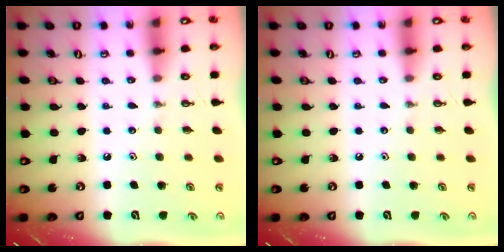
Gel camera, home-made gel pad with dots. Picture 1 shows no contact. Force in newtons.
{"total": 0.0}